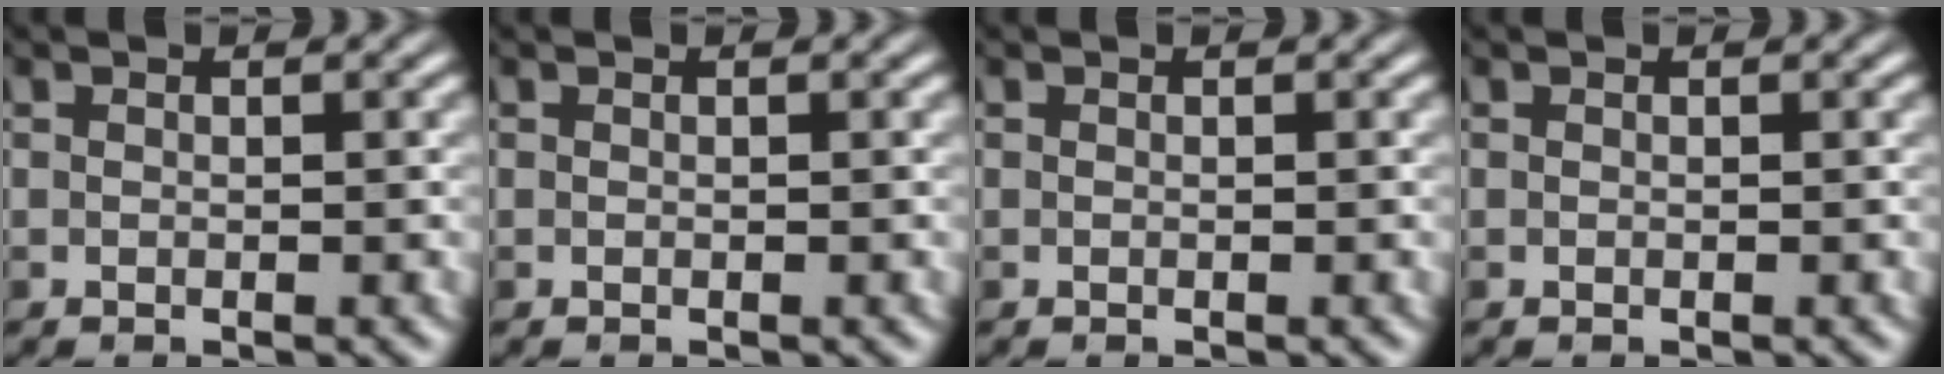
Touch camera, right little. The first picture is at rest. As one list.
[{"total": 0.0}, {"total": 0.0}, {"total": 0.0}]